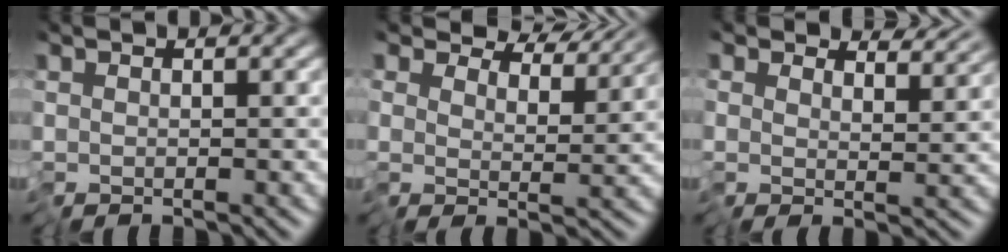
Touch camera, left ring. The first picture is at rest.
{"total": 5.3, "force": [5.2, 0.8, 0.7], "torque": [-0.019, 0.005, 0.074]}
{"total": 3.8, "force": [3.8, 0.3, 0.2], "torque": [-0.007, 0.008, 0.055]}